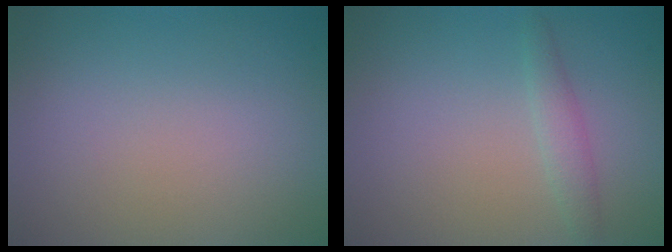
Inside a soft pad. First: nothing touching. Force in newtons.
{"total": 1.6, "press": 1.6, "slide": 0.1}